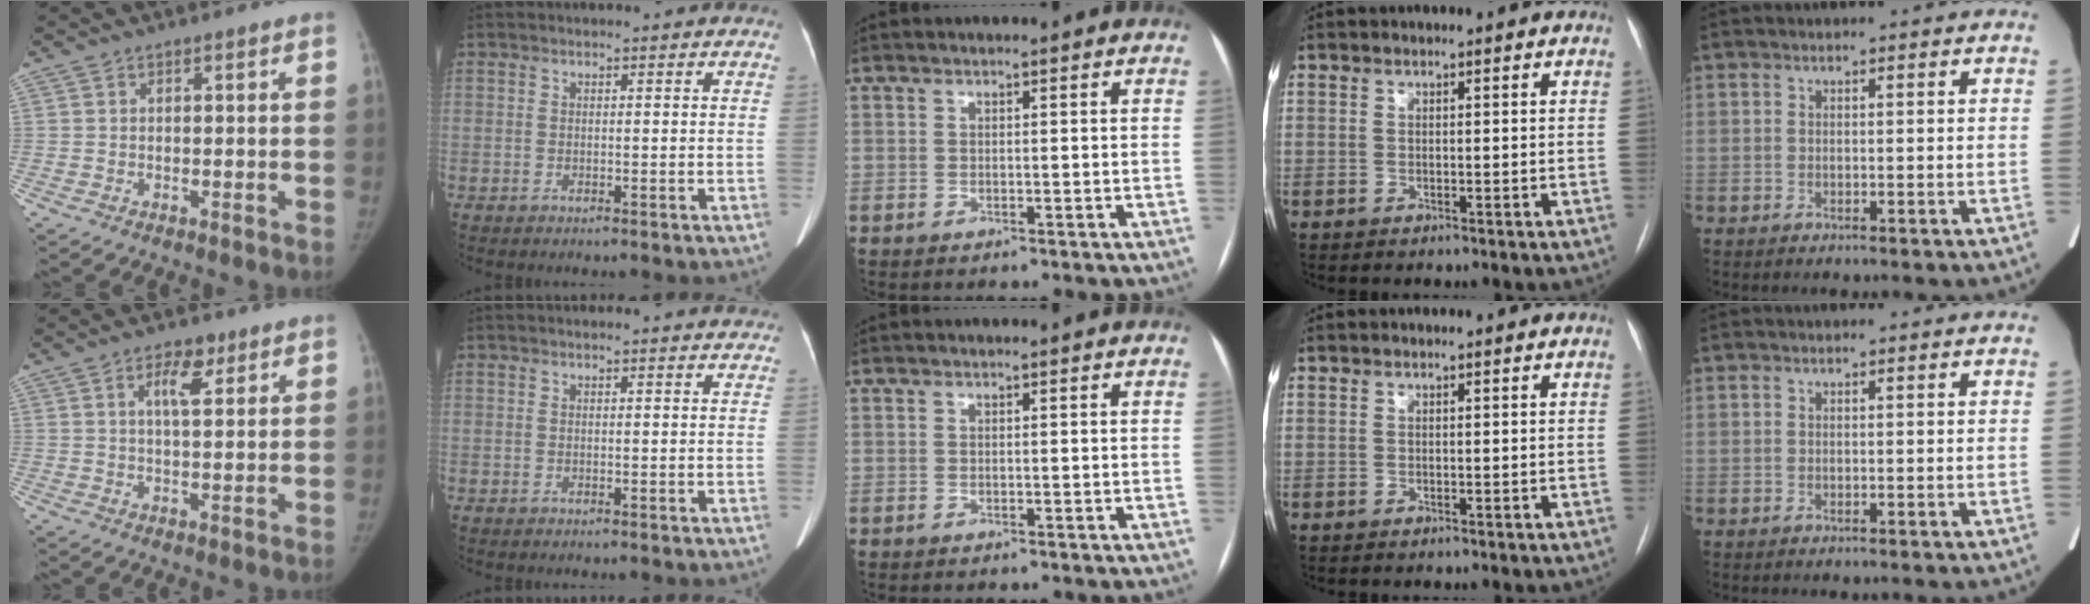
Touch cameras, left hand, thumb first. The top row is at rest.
{"thumb": {"total": 5.4, "force": [2.5, 2.3, 4.2], "torque": [-0.059, -0.011, 0.040]}, "index": {"total": 4.4, "force": [4.2, 0.8, 1.3], "torque": [-0.013, 0.012, 0.034]}}